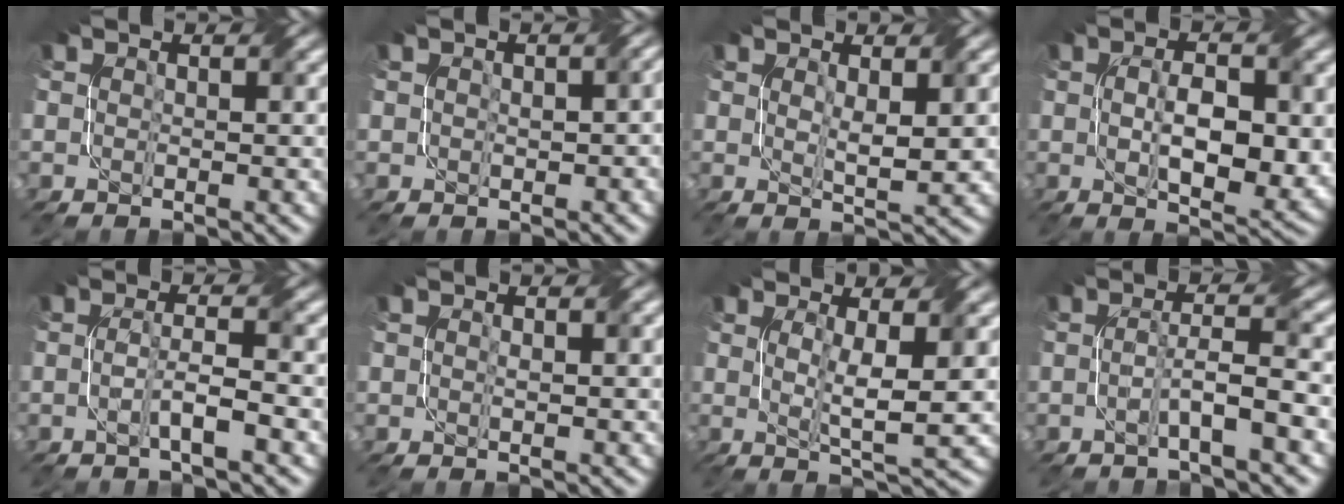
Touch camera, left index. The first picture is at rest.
{"total": 2.5, "force": [0.3, 1.6, 1.9], "torque": [-0.015, 0.000, 0.010]}
{"total": 2.3, "force": [0.6, 0.5, 2.2], "torque": [-0.043, -0.004, 0.014]}
{"total": 6.5, "force": [-0.2, 2.8, 5.9], "torque": [-0.100, -0.008, 0.004]}
{"total": 2.8, "force": [-0.9, 0.1, 2.6], "torque": [-0.050, 0.006, -0.021]}
{"total": 0.7, "force": [0.2, 0.1, 0.6], "torque": [-0.010, 0.000, 0.003]}
{"total": 4.0, "force": [0.6, 0.5, 3.9], "torque": [-0.069, -0.007, 0.013]}
{"total": 3.5, "force": [-1.2, 0.1, 3.3], "torque": [-0.061, 0.013, -0.029]}